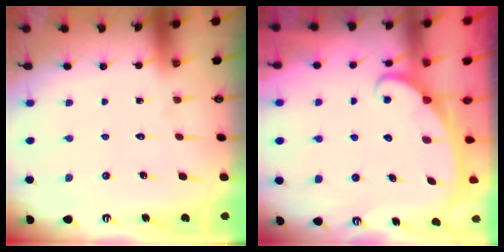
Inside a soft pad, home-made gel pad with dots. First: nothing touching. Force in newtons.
{"total": 2.4, "press": 2.4, "slide": 0.3}